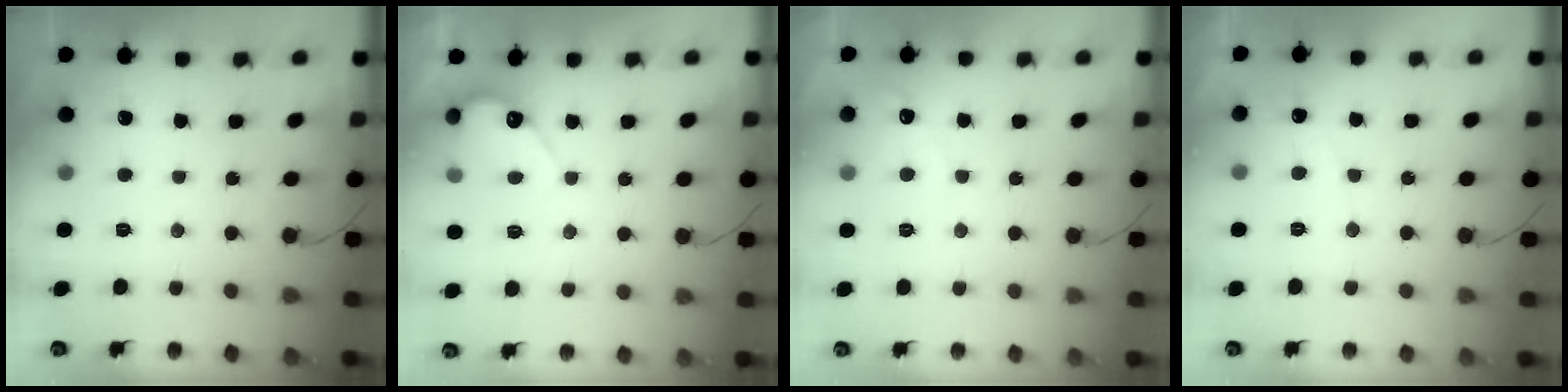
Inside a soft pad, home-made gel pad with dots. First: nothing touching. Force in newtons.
{"total": 6.0, "press": 6.0, "slide": 0.6}
{"total": 2.9, "press": 2.9, "slide": 0.2}
{"total": 2.5, "press": 2.5, "slide": 0.1}